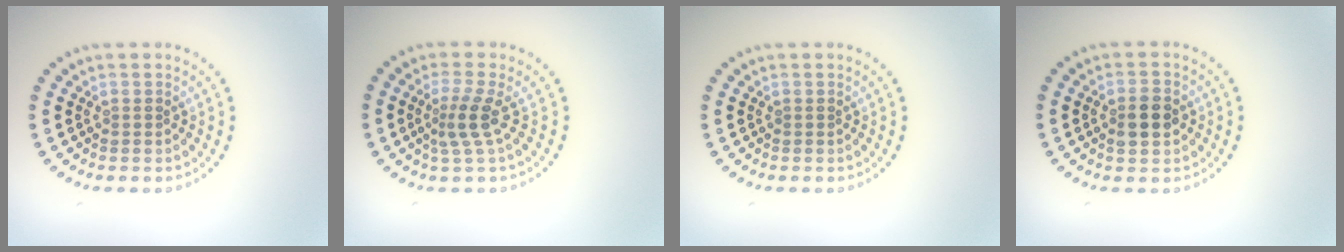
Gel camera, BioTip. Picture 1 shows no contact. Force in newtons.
{"total": 2.5, "press": 1.7, "slide": 1.8}
{"total": 0.0}
{"total": 2.9, "press": 2.9, "slide": 0.1}